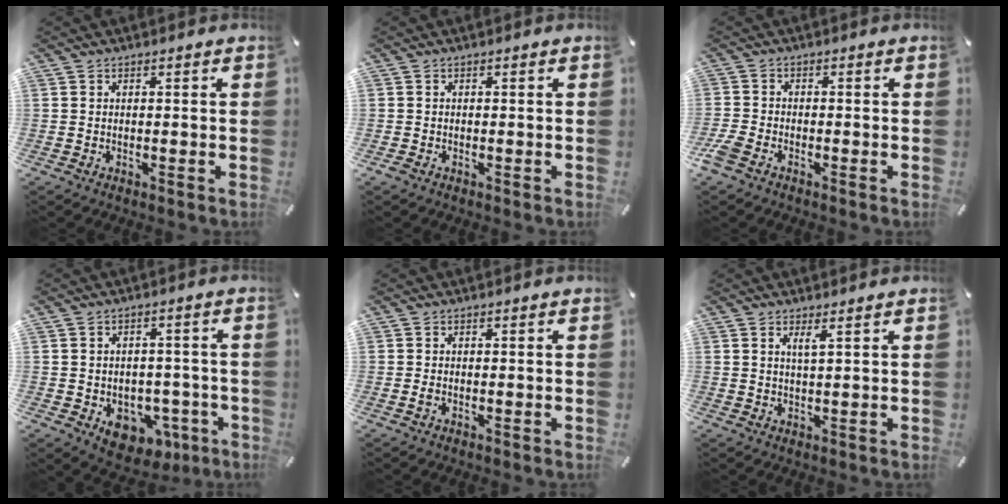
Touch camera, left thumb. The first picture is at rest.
{"total": 0.6, "force": [-0.4, 0.5, 0.2], "torque": [-0.002, 0.002, -0.010]}
{"total": 3.2, "force": [-2.2, 1.6, 1.5], "torque": [-0.043, 0.003, -0.046]}
{"total": 8.4, "force": [-2.9, 6.8, 3.9], "torque": [-0.033, 0.017, -0.041]}
{"total": 0.9, "force": [-0.3, 0.5, 0.7], "torque": [-0.015, -0.001, -0.006]}
{"total": 2.5, "force": [1.6, 0.1, 1.9], "torque": [-0.041, -0.001, 0.027]}